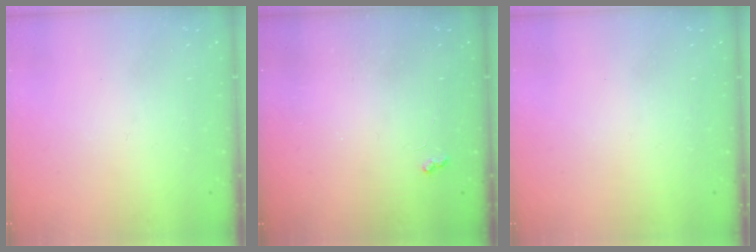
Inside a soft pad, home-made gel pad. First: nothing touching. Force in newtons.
{"total": 2.9, "press": 2.8, "slide": 0.5}
{"total": 0.0}